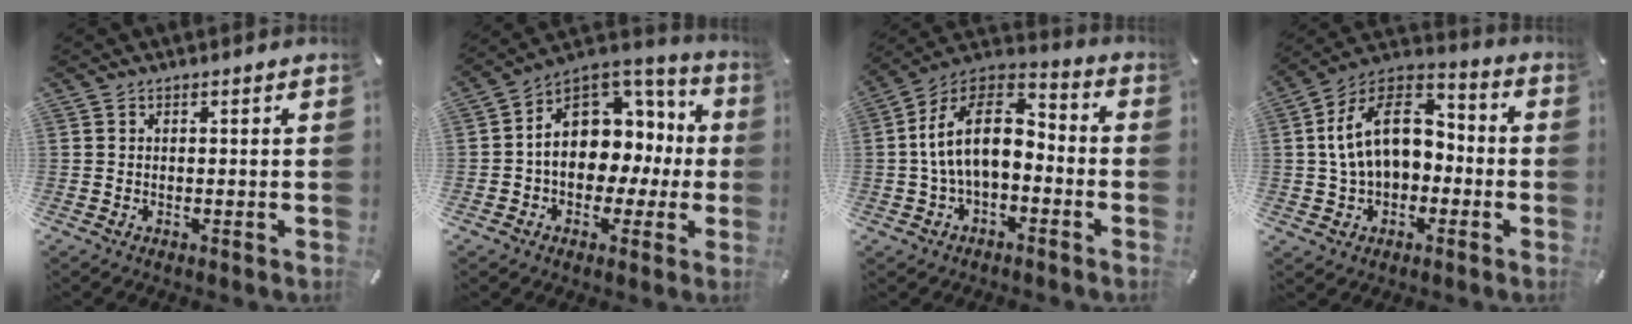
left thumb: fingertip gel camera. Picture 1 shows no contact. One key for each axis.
{"total": 12.7, "fx": 1.2, "fy": 10.3, "fz": 7.3, "tx": -0.108, "ty": -0.016, "tz": 0.031}
{"total": 15.3, "fx": -0.7, "fy": 9.6, "fz": 11.9, "tx": -0.243, "ty": 0.013, "tz": -0.018}
{"total": 16.1, "fx": 0.6, "fy": 11.6, "fz": 11.1, "tx": -0.212, "ty": 0.016, "tz": 0.010}